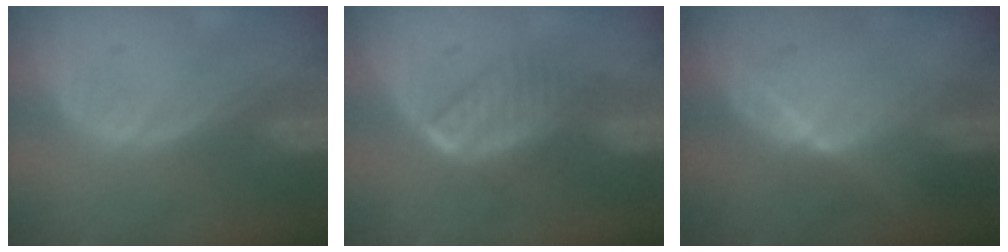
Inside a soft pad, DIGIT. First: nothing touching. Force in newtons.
{"total": 6.5, "press": 5.8, "slide": 3.0}
{"total": 6.3, "press": 6.0, "slide": 2.1}